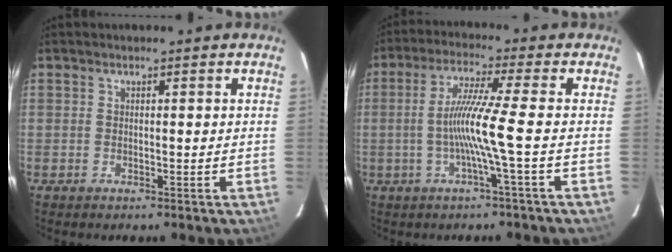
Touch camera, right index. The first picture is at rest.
{"total": 8.3, "force": [-1.8, -2.0, 7.8], "torque": [-0.158, -0.002, -0.033]}